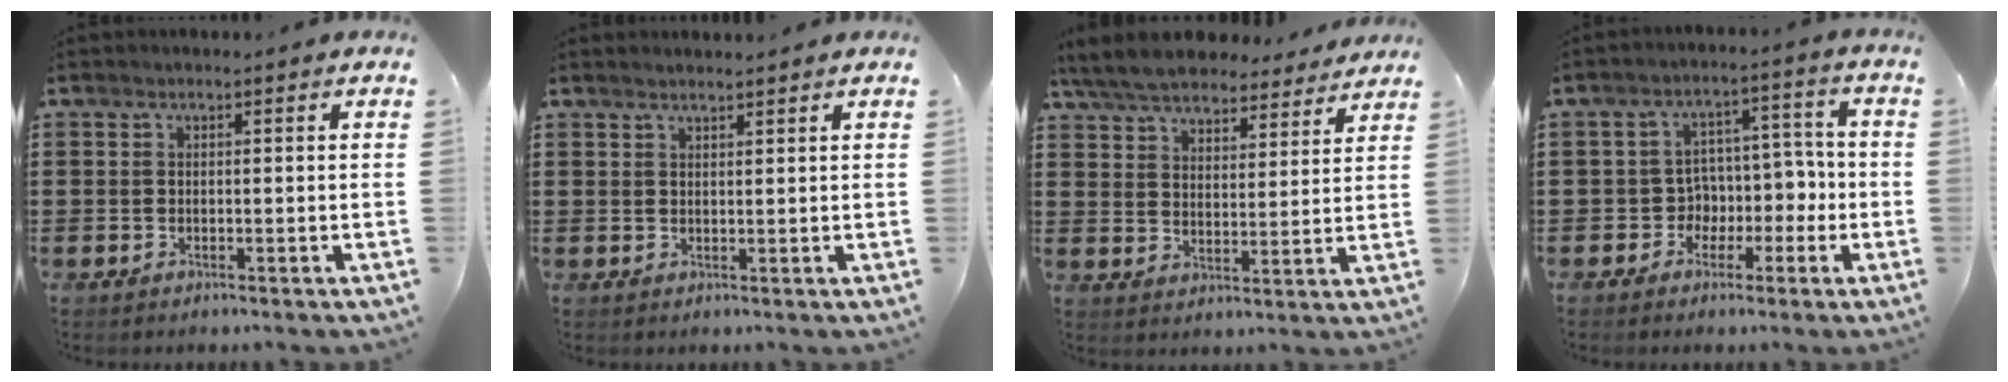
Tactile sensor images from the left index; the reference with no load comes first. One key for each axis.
{"total": 1.4, "fx": 1.4, "fy": 0.0, "fz": 0.4, "tx": -0.010, "ty": 0.001, "tz": 0.026}
{"total": 6.8, "fx": 6.5, "fy": 1.2, "fz": 1.6, "tx": -0.062, "ty": -0.030, "tz": 0.116}
{"total": 5.1, "fx": -0.9, "fy": 4.8, "fz": 1.3, "tx": -0.039, "ty": -0.002, "tz": -0.020}